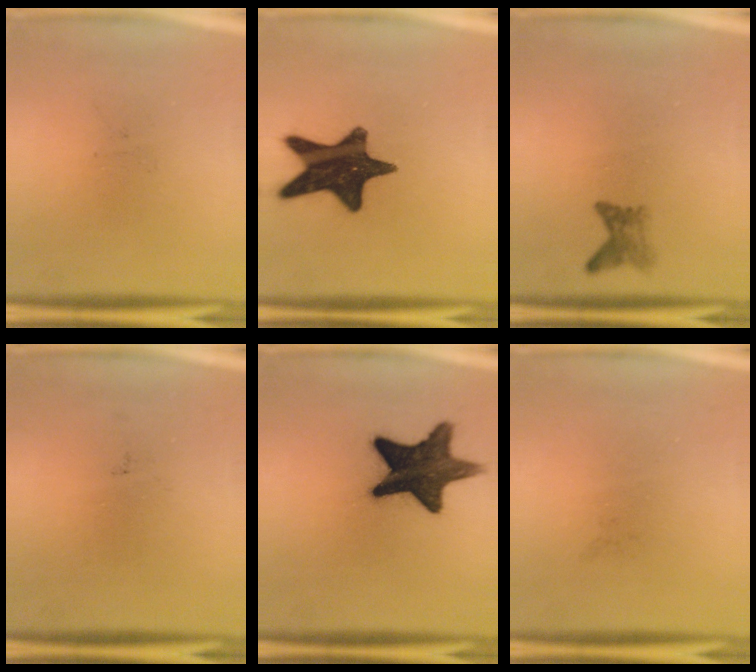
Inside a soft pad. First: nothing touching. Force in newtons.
{"total": 17.1}
{"total": 1.9}
{"total": 0.0}
{"total": 15.2}
{"total": 0.0}